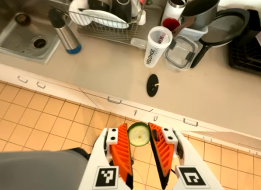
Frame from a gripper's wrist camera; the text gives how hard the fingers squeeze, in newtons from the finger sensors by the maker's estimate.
{"total": 8.6, "left": 8.4, "right": 8.8}